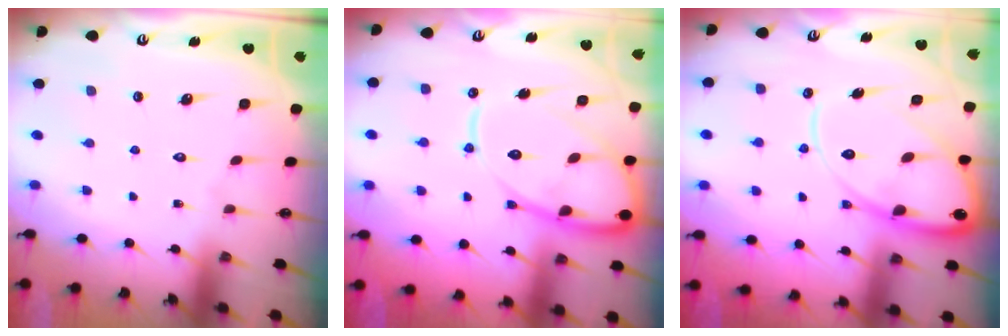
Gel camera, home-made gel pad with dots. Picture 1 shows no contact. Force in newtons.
{"total": 17.0, "press": 16.9, "slide": 1.8}
{"total": 15.2, "press": 15.2, "slide": 1.5}